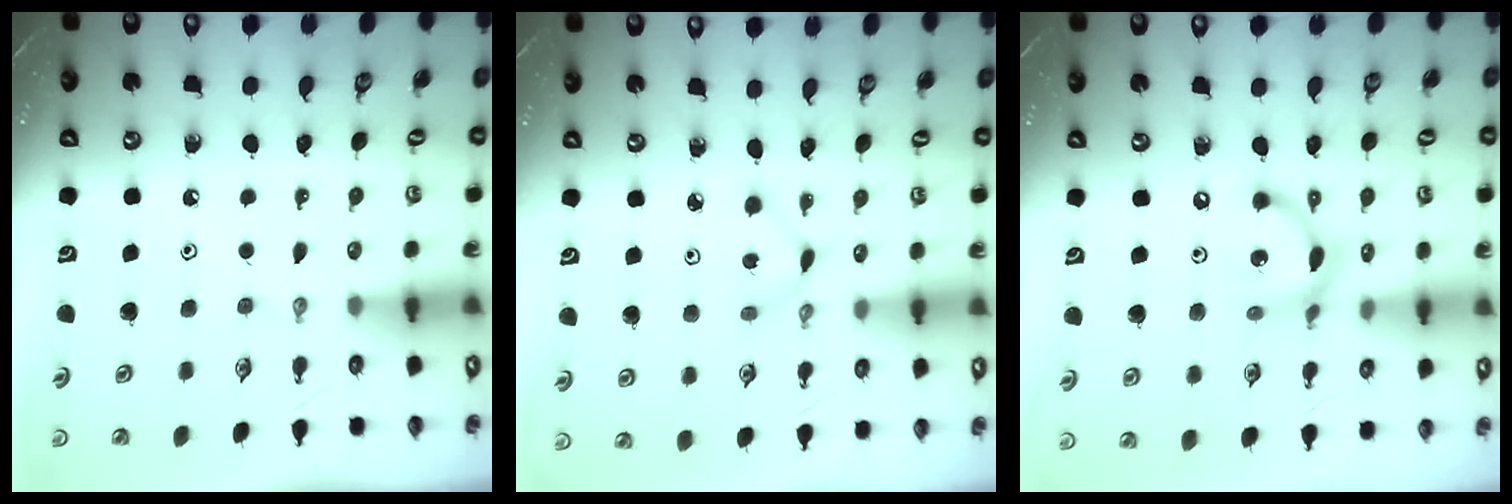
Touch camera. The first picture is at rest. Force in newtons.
{"total": 2.3, "press": 2.3, "slide": 0.3}
{"total": 11.5, "press": 11.5, "slide": 0.6}